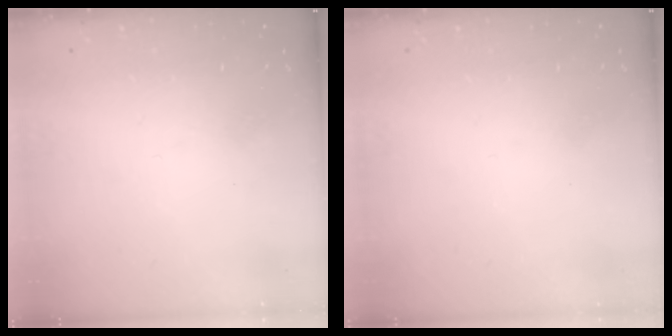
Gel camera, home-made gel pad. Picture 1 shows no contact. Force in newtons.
{"total": 0.0}